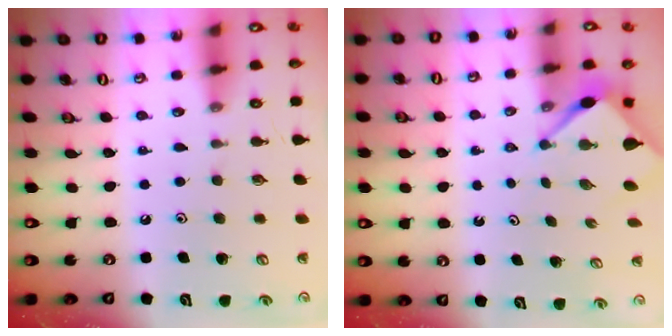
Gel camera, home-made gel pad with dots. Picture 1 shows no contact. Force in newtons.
{"total": 2.9, "press": 2.9, "slide": 0.3}